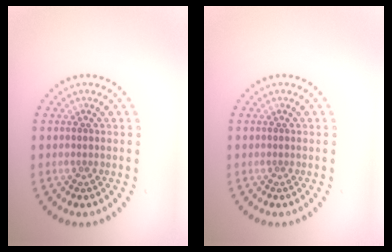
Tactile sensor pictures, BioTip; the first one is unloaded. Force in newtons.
{"total": 0.0}